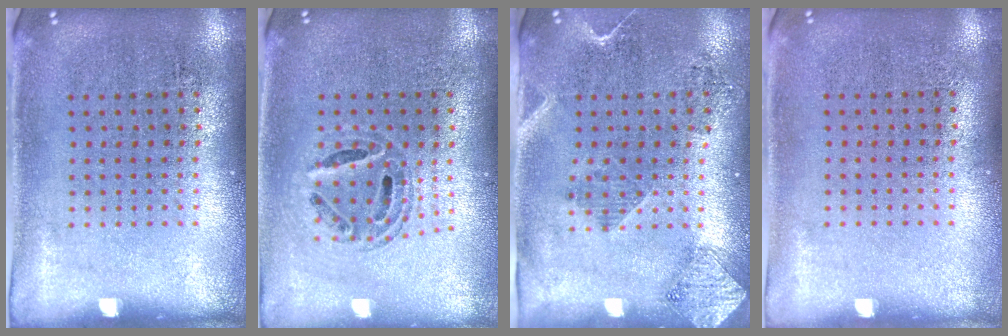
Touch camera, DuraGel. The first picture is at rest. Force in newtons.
{"total": 0.7, "press": 0.7, "slide": 0.3}
{"total": 2.0, "press": 1.7, "slide": 1.1}
{"total": 0.0}